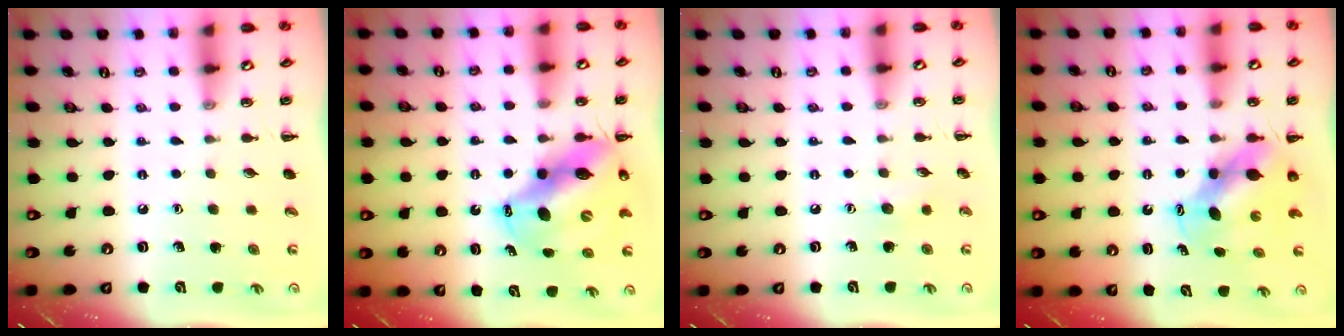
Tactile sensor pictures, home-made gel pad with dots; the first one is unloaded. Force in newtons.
{"total": 13.8, "press": 13.2, "slide": 4.0}
{"total": 5.1, "press": 4.9, "slide": 1.2}
{"total": 6.4, "press": 6.3, "slide": 1.1}